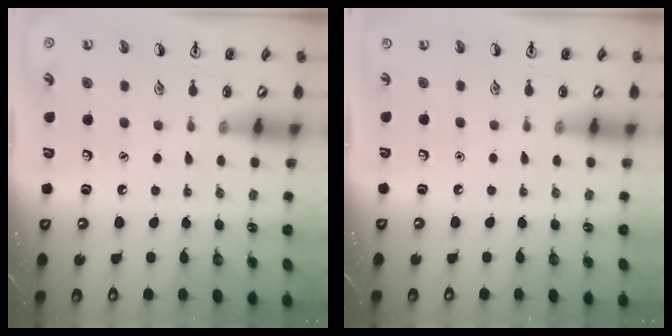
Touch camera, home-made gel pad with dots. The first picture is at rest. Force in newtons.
{"total": 0.0}